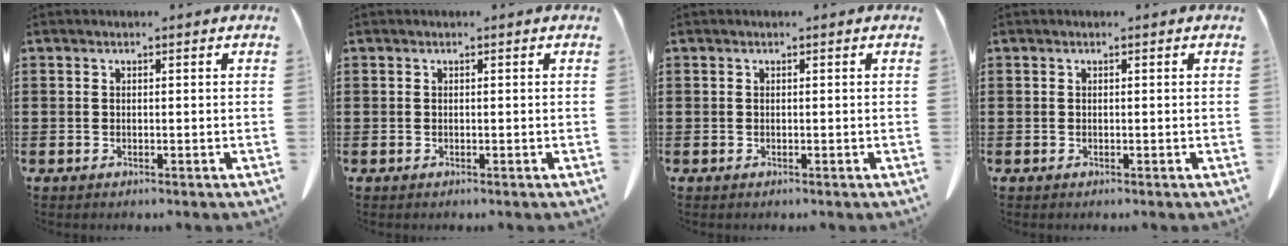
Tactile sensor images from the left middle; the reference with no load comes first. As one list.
[{"total": 0.0}, {"total": 0.0}, {"total": 0.0}]